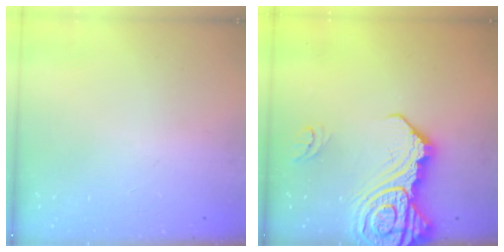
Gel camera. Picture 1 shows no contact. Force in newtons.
{"total": 19.9, "press": 19.7, "slide": 2.5}